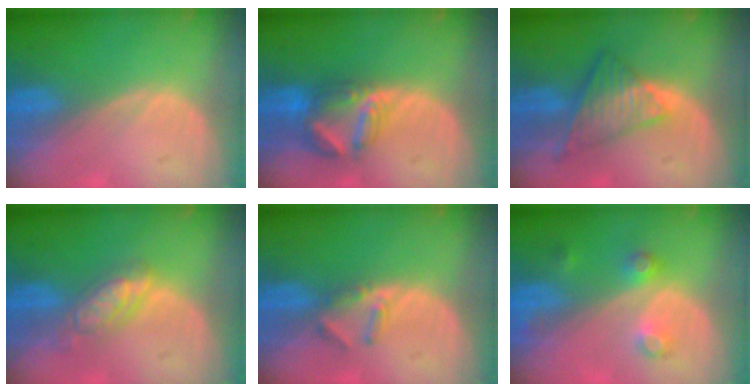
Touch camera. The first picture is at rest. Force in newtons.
{"total": 6.9, "press": 6.4, "slide": 2.5}
{"total": 7.7, "press": 6.4, "slide": 4.3}
{"total": 5.5, "press": 5.0, "slide": 2.4}
{"total": 2.9, "press": 2.6, "slide": 1.1}
{"total": 3.8, "press": 3.5, "slide": 1.6}